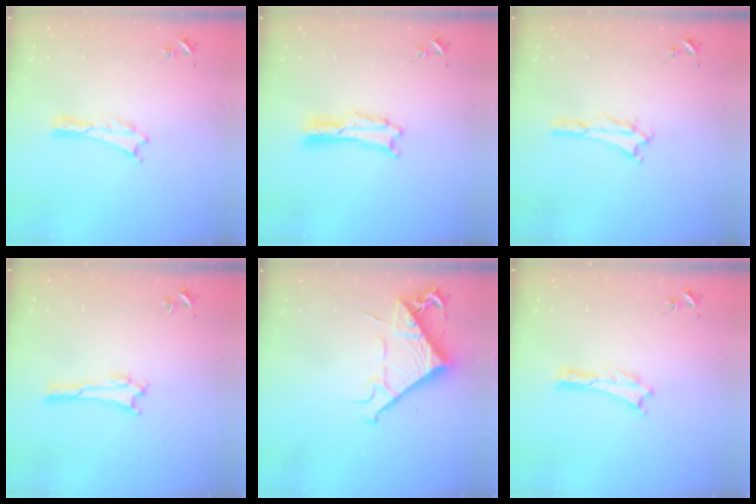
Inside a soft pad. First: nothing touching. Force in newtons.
{"total": 1.4, "press": 1.4, "slide": 0.0}
{"total": 1.8, "press": 1.8, "slide": 0.1}
{"total": 1.1, "press": 1.0, "slide": 0.1}
{"total": 8.6, "press": 8.5, "slide": 1.2}
{"total": 0.0}